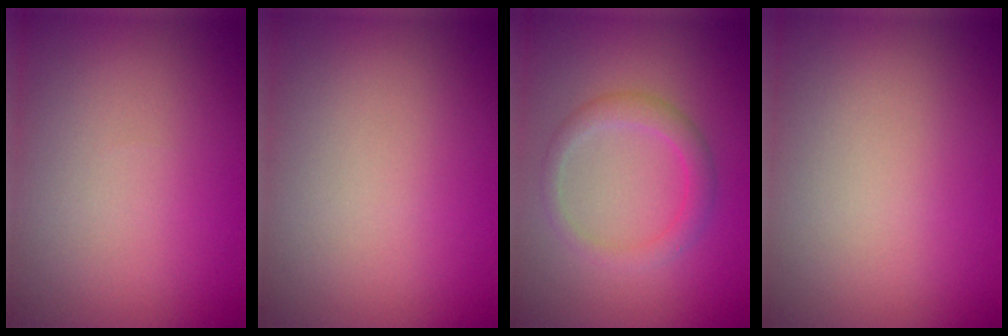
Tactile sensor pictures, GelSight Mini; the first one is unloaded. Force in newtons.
{"total": 0.0}
{"total": 2.2, "press": 2.2, "slide": 0.1}
{"total": 0.0}